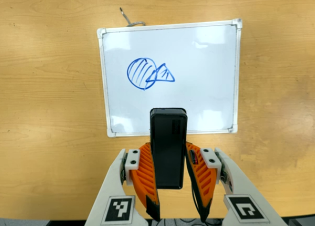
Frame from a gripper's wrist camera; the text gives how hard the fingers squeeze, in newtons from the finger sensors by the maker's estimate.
{"total": 5.1, "left": 3.6, "right": 6.6}